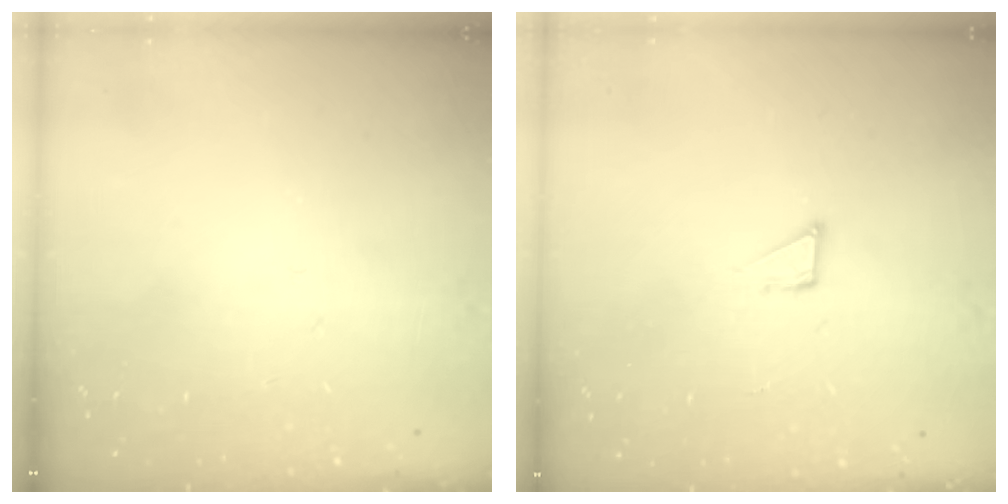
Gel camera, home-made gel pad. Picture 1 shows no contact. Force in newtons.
{"total": 2.8, "press": 2.8, "slide": 0.2}